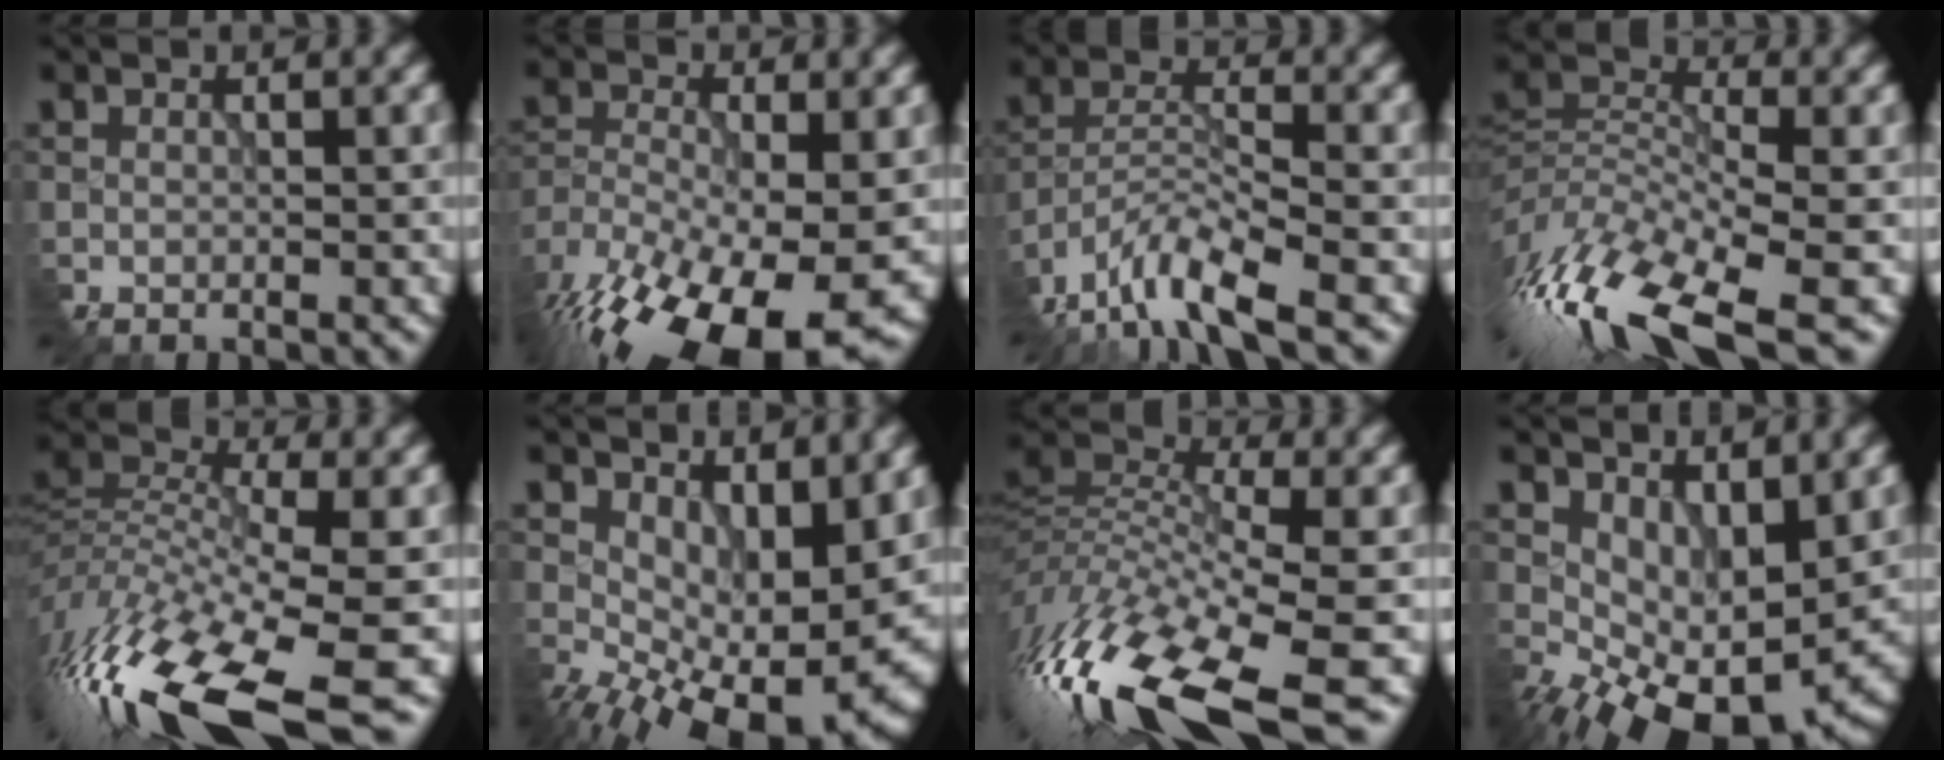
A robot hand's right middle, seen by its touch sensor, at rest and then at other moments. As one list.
[{"total": 18.2, "force": [-10.4, 8.1, 12.5], "torque": [-0.227, -0.029, -0.149]}, {"total": 7.7, "force": [-6.2, 1.7, 4.3], "torque": [-0.080, -0.007, -0.125]}, {"total": 12.8, "force": [-7.5, 5.2, 9.0], "torque": [-0.204, 0.005, -0.139]}, {"total": 15.1, "force": [-7.9, 5.6, 11.6], "torque": [-0.262, -0.003, -0.136]}, {"total": 11.7, "force": [-0.5, 6.4, 9.8], "torque": [-0.136, -0.018, 0.012]}, {"total": 14.5, "force": [-6.8, 5.8, 11.5], "torque": [-0.264, -0.002, -0.119]}, {"total": 10.0, "force": [-0.6, 5.6, 8.2], "torque": [-0.127, -0.027, 0.012]}]